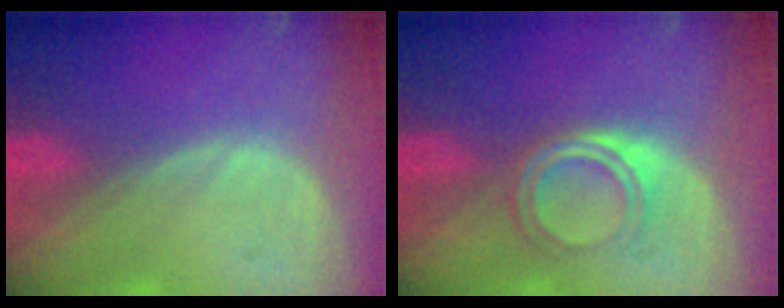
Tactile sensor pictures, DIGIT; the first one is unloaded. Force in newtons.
{"total": 4.2, "press": 4.1, "slide": 1.0}